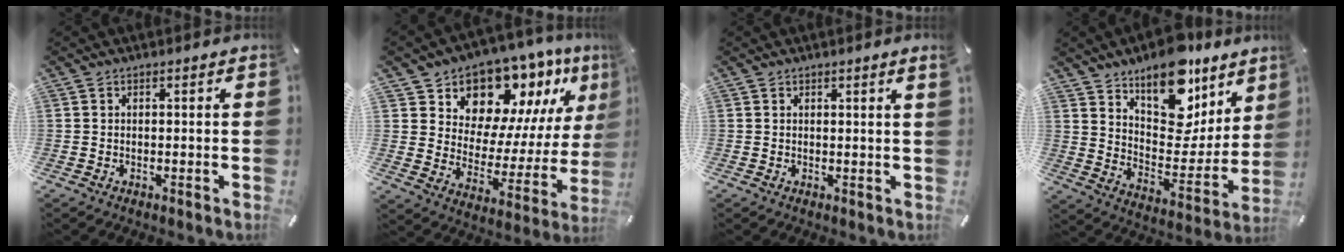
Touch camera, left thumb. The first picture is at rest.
{"total": 14.2, "force": [11.4, 8.0, 2.9], "torque": [-0.045, -0.120, 0.201]}
{"total": 1.1, "force": [0.7, -0.2, 0.9], "torque": [-0.016, -0.003, 0.011]}
{"total": 17.3, "force": [13.1, 8.9, 7.1], "torque": [-0.101, -0.110, 0.230]}